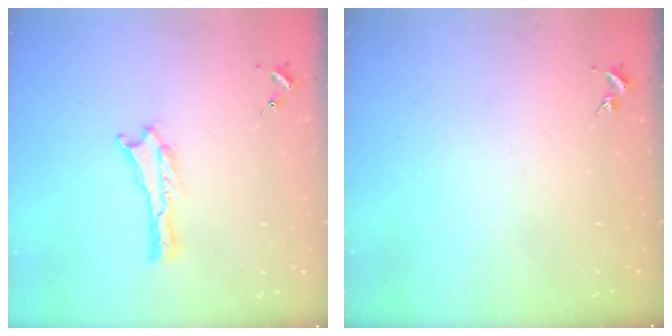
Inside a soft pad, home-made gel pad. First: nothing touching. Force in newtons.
{"total": 0.0}